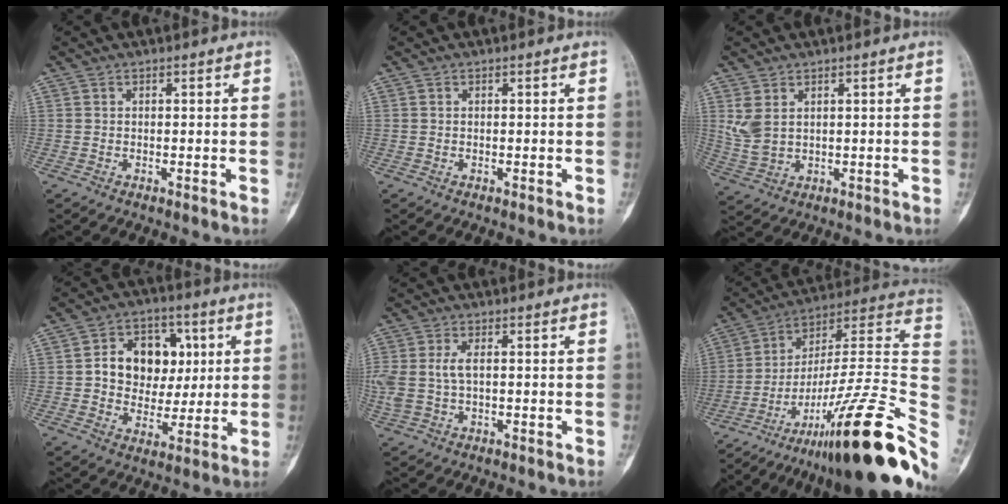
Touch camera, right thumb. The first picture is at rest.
{"total": 0.0}
{"total": 5.2, "force": [1.9, 3.2, 3.6], "torque": [-0.081, -0.007, 0.052]}
{"total": 13.5, "force": [2.4, 10.6, 8.0], "torque": [-0.072, 0.009, 0.043]}
{"total": 5.7, "force": [0.5, 3.1, 4.7], "torque": [-0.129, 0.010, 0.013]}
{"total": 30.8, "force": [-15.0, 5.5, 26.3], "torque": [-0.314, 0.072, -0.236]}